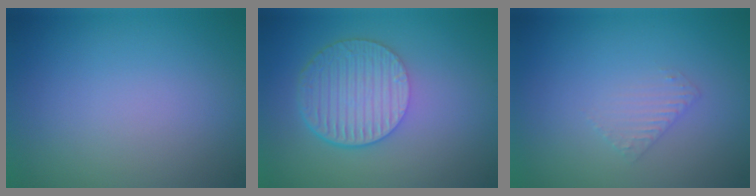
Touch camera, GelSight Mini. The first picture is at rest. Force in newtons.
{"total": 6.5, "press": 4.5, "slide": 4.7}
{"total": 1.3, "press": 1.3, "slide": 0.3}